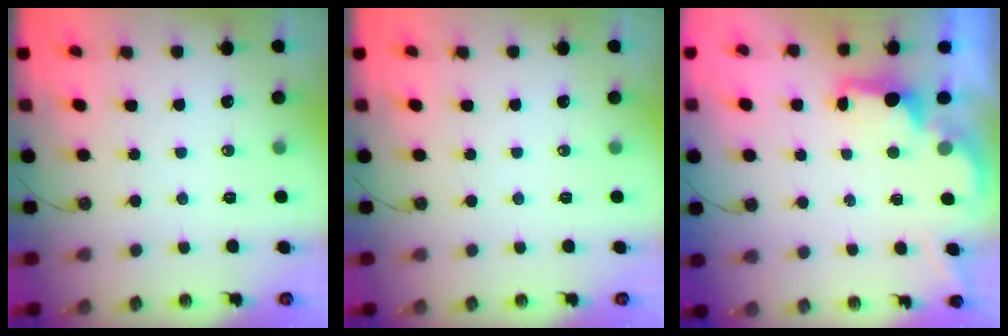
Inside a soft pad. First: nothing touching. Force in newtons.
{"total": 0.0}
{"total": 2.0, "press": 1.8, "slide": 0.8}